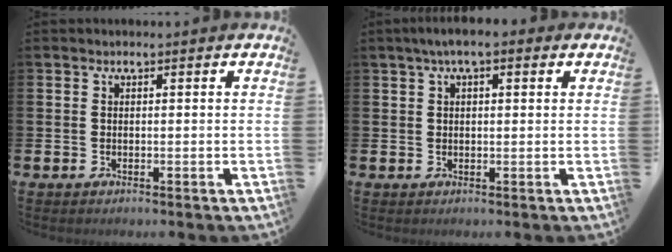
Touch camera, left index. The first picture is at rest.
{"total": 3.5, "force": [2.0, 1.4, 2.5], "torque": [-0.042, 0.004, 0.032]}